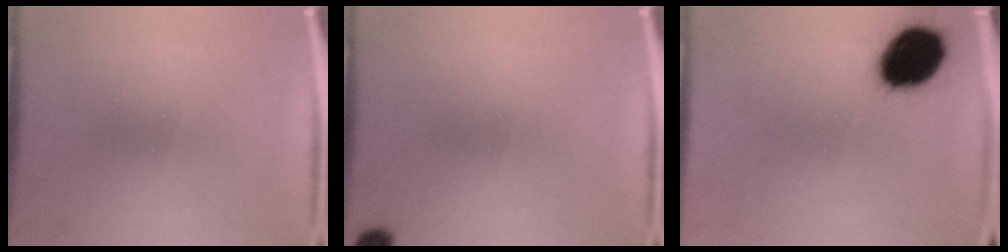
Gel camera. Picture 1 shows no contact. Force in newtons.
{"total": 2.5}
{"total": 16.1}